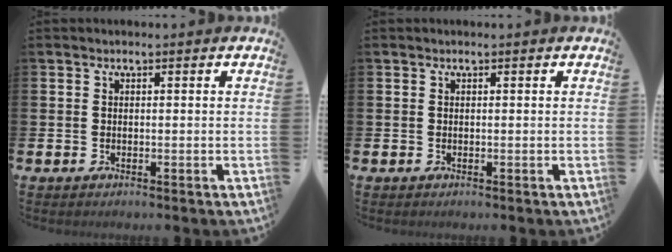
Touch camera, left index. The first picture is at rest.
{"total": 0.0}